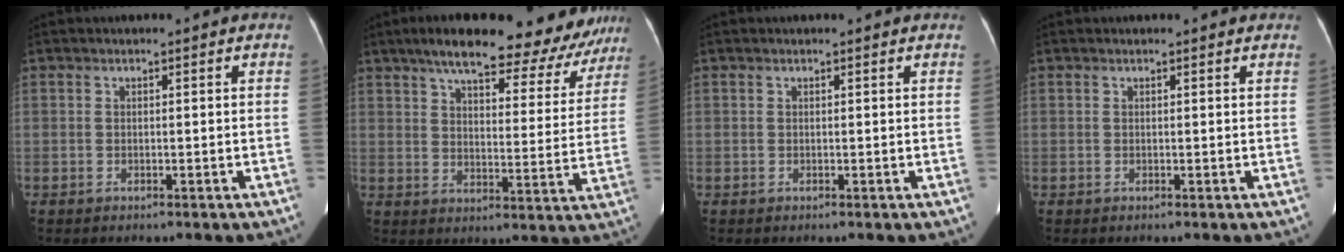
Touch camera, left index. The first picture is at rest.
{"total": 21.8, "force": [18.2, 6.5, 10.1], "torque": [-0.134, -0.002, 0.224]}
{"total": 1.8, "force": [1.7, 0.3, 0.6], "torque": [-0.007, -0.002, 0.012]}
{"total": 2.2, "force": [2.1, 0.5, 0.6], "torque": [-0.008, -0.003, 0.015]}